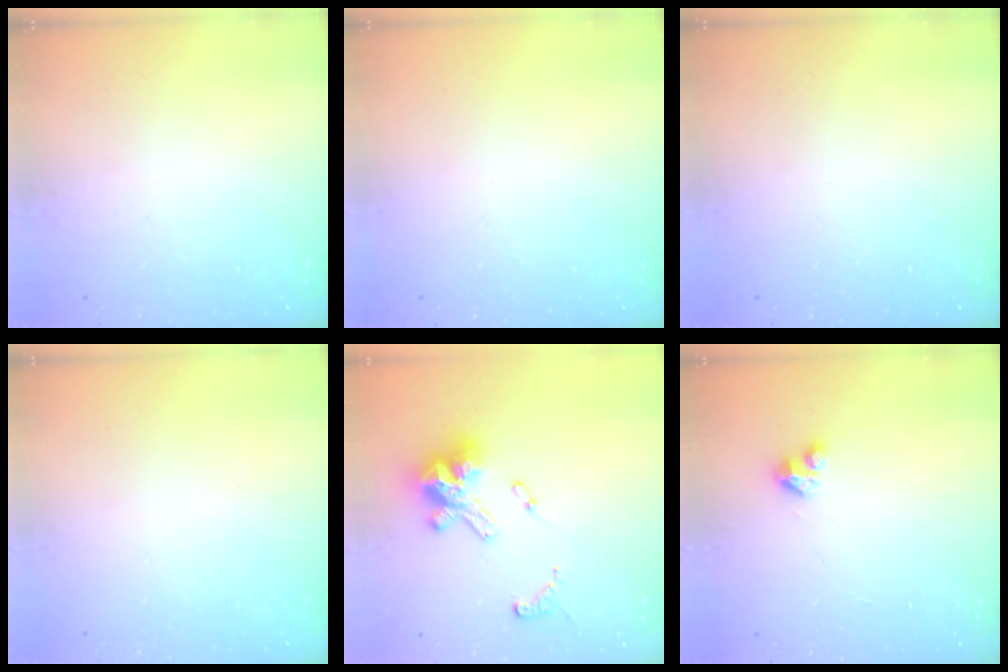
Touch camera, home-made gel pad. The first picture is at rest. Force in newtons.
{"total": 0.0}
{"total": 0.0}
{"total": 0.0}
{"total": 15.0, "press": 14.9, "slide": 1.9}
{"total": 2.8, "press": 2.8, "slide": 0.2}